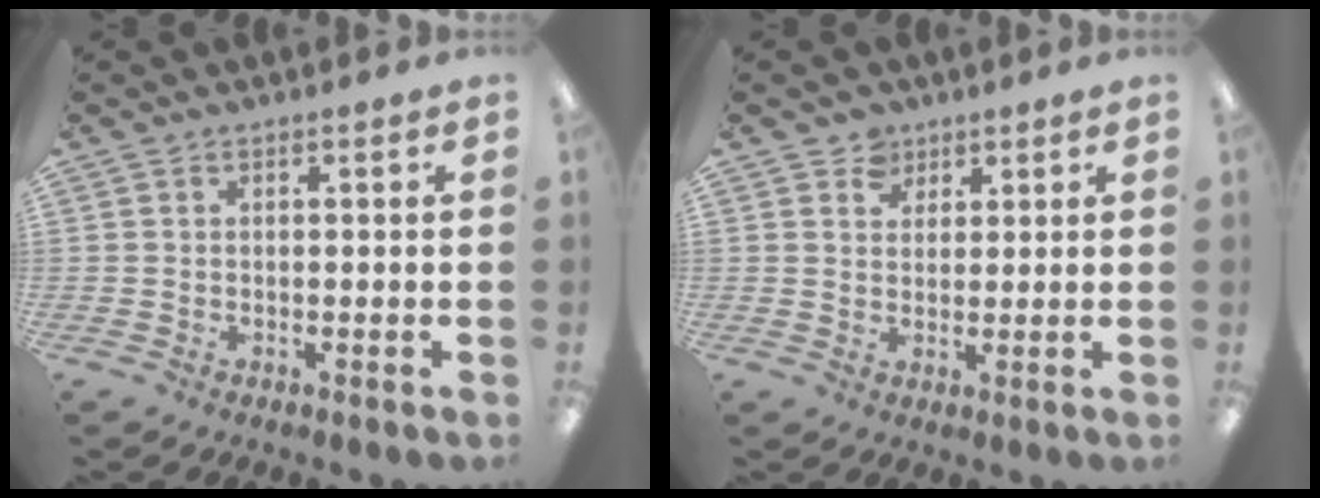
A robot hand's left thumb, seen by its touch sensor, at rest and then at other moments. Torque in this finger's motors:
{"motor_torque": [0.00, -0.04, -0.11, -0.08, 0.00]}